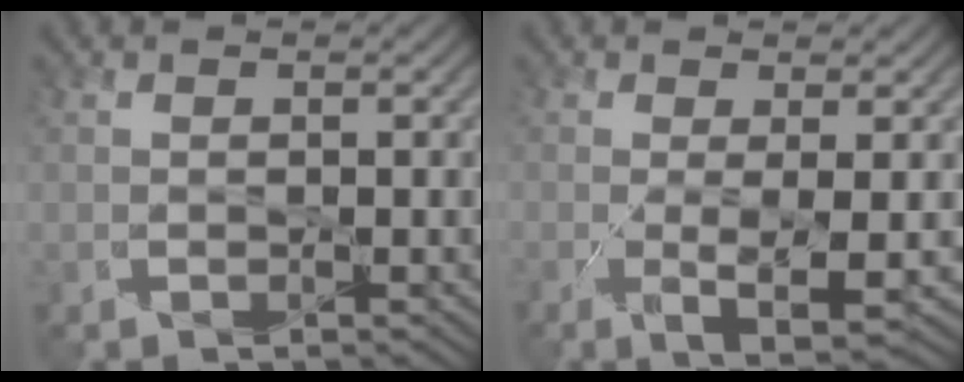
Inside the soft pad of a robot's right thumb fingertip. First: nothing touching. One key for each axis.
{"total": 4.3, "fx": -0.9, "fy": 0.8, "fz": 4.1, "tx": -0.080, "ty": -0.006, "tz": -0.011}